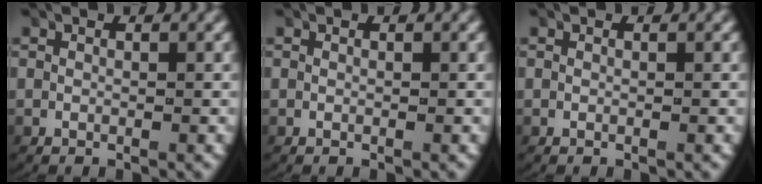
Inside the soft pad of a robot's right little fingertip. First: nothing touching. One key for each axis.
{"total": 0.0}
{"total": 0.0}